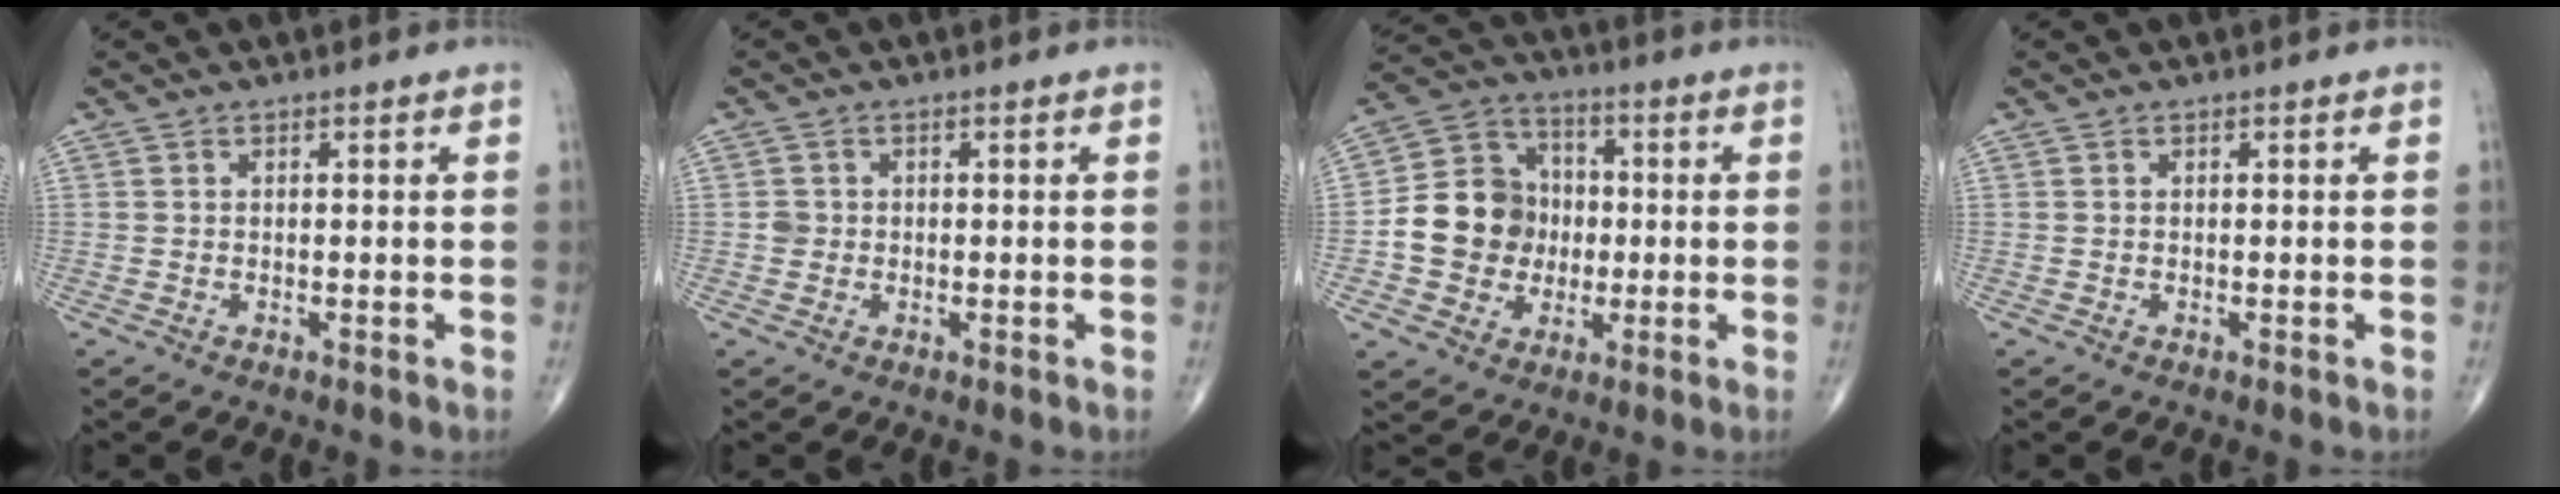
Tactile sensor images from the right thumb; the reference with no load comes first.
{"total": 1.4, "force": [0.0, 1.4, 0.4], "torque": [-0.001, 0.003, 0.000]}
{"total": 13.2, "force": [-1.4, 11.7, 5.9], "torque": [-0.071, 0.028, -0.029]}
{"total": 0.0}